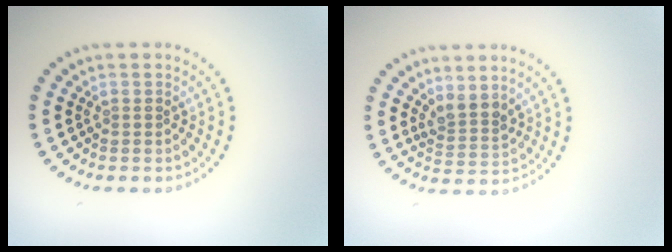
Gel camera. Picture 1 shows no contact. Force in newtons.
{"total": 2.3, "press": 1.8, "slide": 1.5}